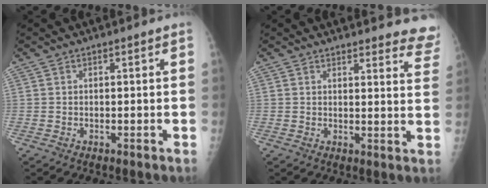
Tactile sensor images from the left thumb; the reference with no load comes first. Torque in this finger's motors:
{"motor_torque": [-0.12, -0.09, -0.16, -0.22, 0.05]}